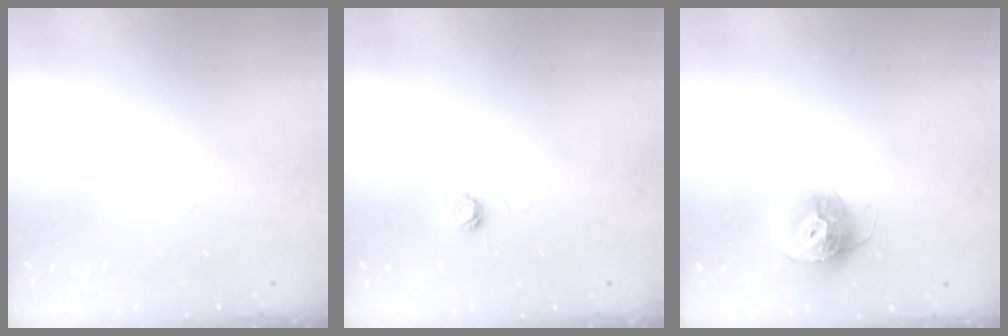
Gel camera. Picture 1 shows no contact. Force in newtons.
{"total": 3.5, "press": 3.5, "slide": 0.4}
{"total": 12.0, "press": 11.9, "slide": 1.1}